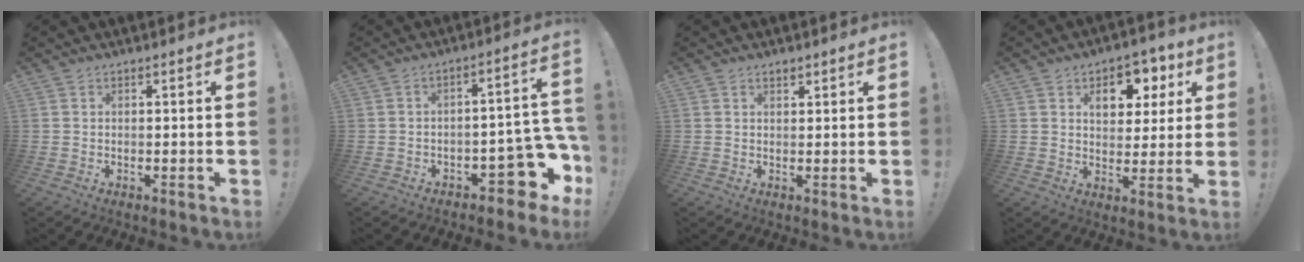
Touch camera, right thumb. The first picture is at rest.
{"total": 12.1, "force": [-5.9, 5.4, 9.0], "torque": [-0.089, 0.032, -0.087]}
{"total": 1.2, "force": [1.0, 0.7, 0.3], "torque": [0.006, -0.008, 0.016]}
{"total": 9.8, "force": [4.5, 6.7, 5.5], "torque": [-0.061, -0.022, 0.078]}